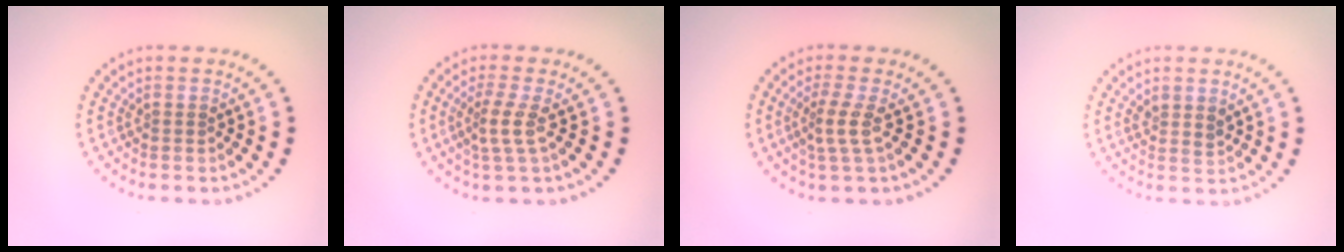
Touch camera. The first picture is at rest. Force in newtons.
{"total": 2.2, "press": 1.5, "slide": 1.6}
{"total": 2.2, "press": 1.5, "slide": 1.6}
{"total": 1.3, "press": 1.1, "slide": 0.7}